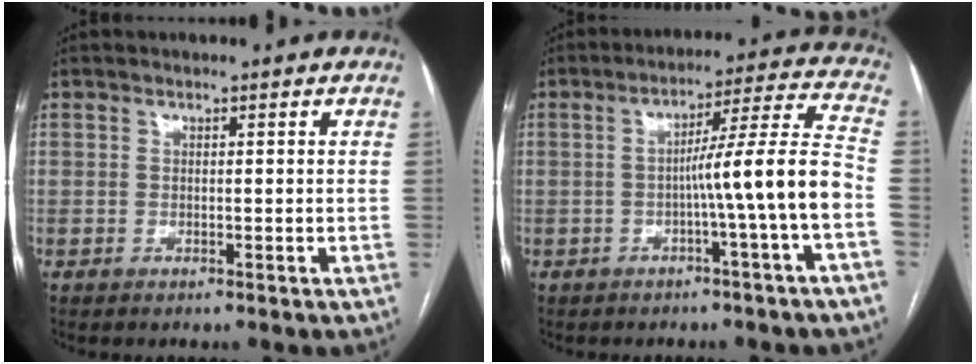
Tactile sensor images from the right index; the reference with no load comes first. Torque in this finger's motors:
{"motor_torque": [1.46, -0.30, 0.77, 0.17]}